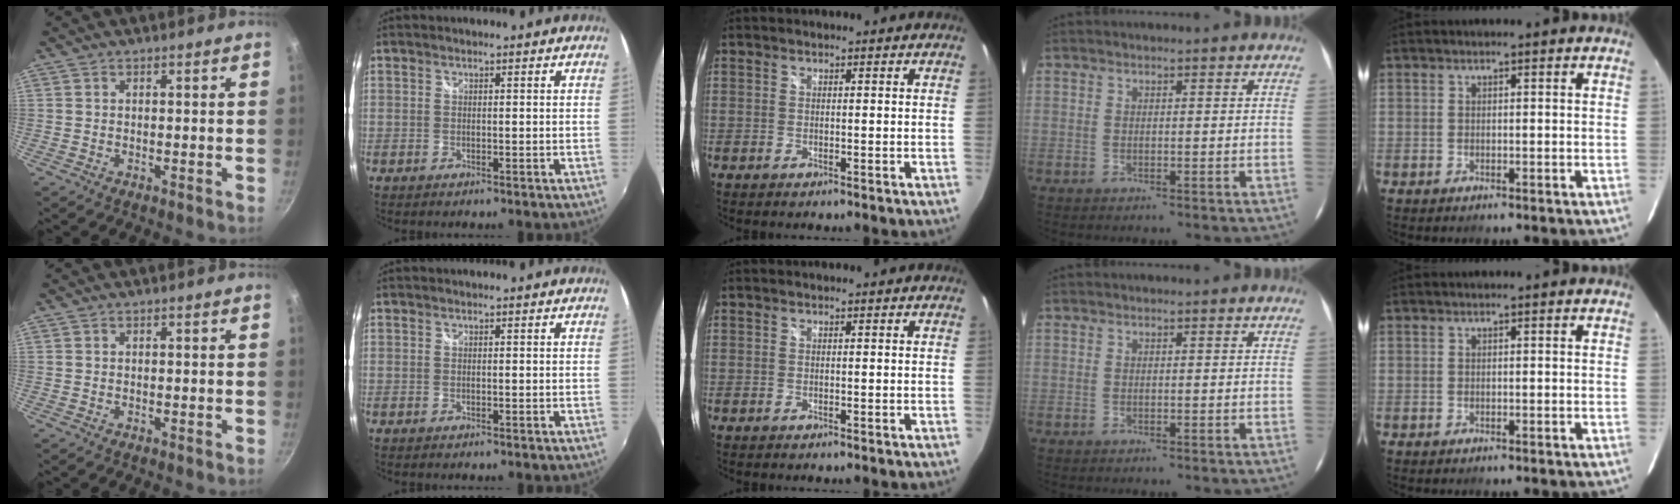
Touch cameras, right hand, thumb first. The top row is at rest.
{}